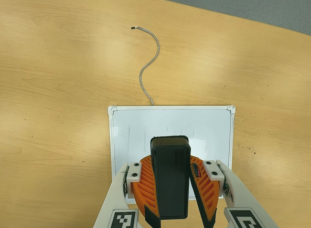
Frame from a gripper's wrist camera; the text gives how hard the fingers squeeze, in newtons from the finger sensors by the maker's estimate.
{"total": 10.6, "left": 10.1, "right": 11.0}